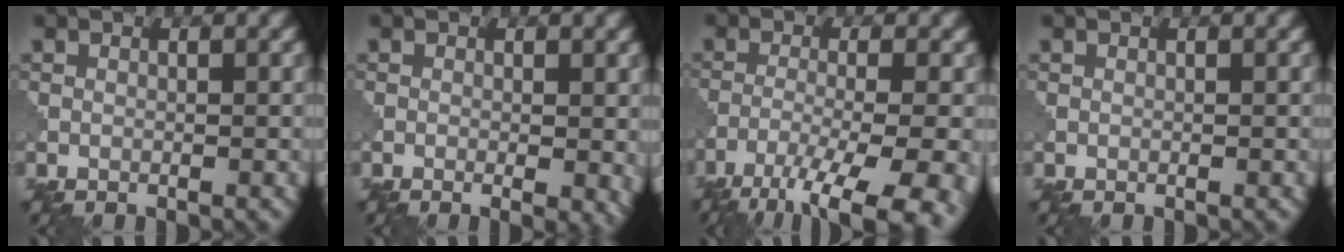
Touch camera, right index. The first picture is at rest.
{"total": 3.2, "force": [-0.5, 1.0, 3.0], "torque": [-0.037, -0.010, -0.003]}
{"total": 11.5, "force": [-8.2, 3.0, 7.4], "torque": [-0.130, -0.032, -0.110]}
{"total": 0.0}